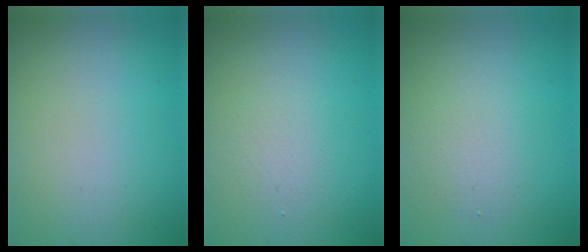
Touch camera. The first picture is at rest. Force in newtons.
{"total": 1.2, "press": 1.2, "slide": 0.0}
{"total": 2.1, "press": 2.1, "slide": 0.0}